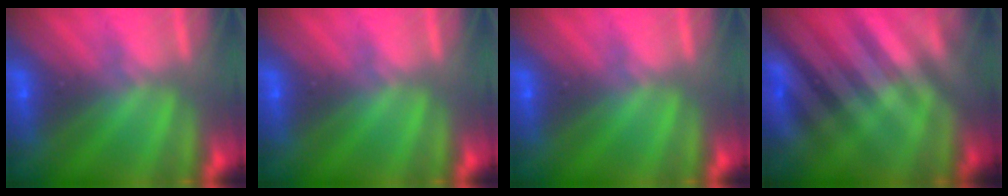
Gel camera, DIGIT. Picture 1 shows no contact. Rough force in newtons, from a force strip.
{"total": 0.0}
{"total": 0.0}
{"total": 2.8}